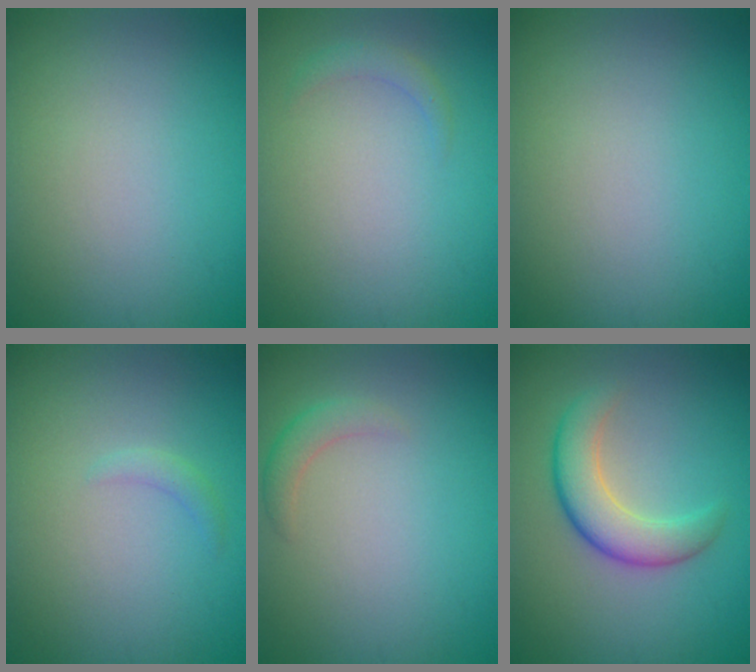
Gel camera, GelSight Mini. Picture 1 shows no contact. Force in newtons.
{"total": 1.1, "press": 1.1, "slide": 0.0}
{"total": 0.0}
{"total": 0.9, "press": 0.9, "slide": 0.1}
{"total": 1.5, "press": 1.5, "slide": 0.1}
{"total": 4.4, "press": 4.3, "slide": 0.3}